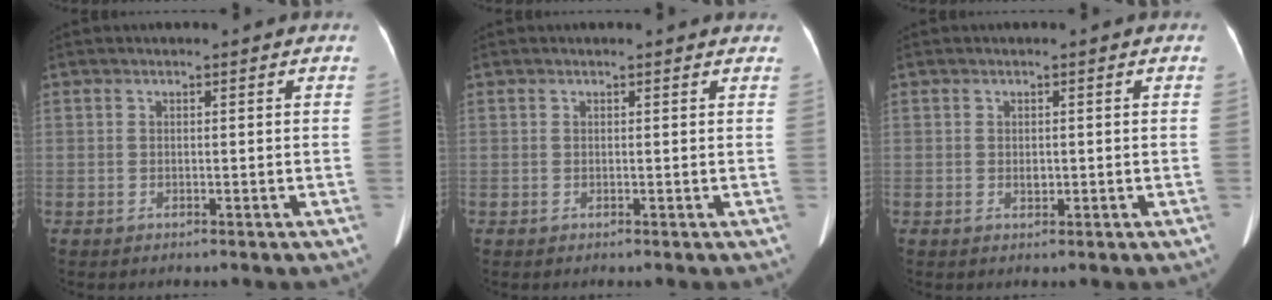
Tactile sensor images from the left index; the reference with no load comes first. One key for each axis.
{"total": 1.8, "fx": 1.8, "fy": 0.2, "fz": 0.3, "tx": -0.013, "ty": 0.000, "tz": 0.008}
{"total": 0.9, "fx": 0.0, "fy": 0.6, "fz": 0.7, "tx": -0.012, "ty": 0.000, "tz": 0.002}